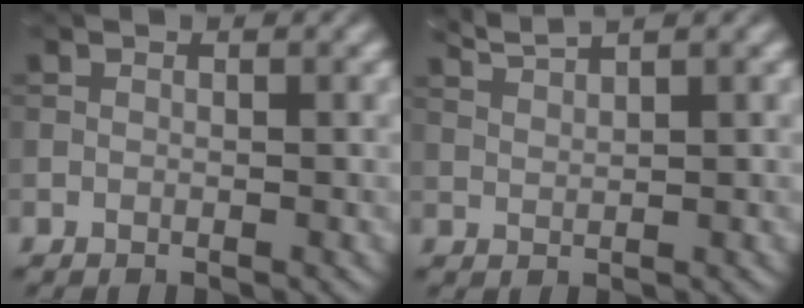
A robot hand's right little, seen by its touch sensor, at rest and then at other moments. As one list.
[{"total": 2.4, "force": [2.0, 0.3, 1.3], "torque": [-0.022, 0.008, 0.044]}]